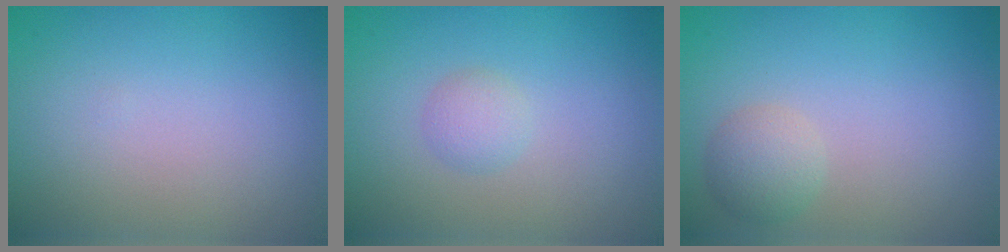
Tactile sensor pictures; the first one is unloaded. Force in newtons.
{"total": 1.5, "press": 1.5, "slide": 0.0}
{"total": 2.2, "press": 2.2, "slide": 0.1}